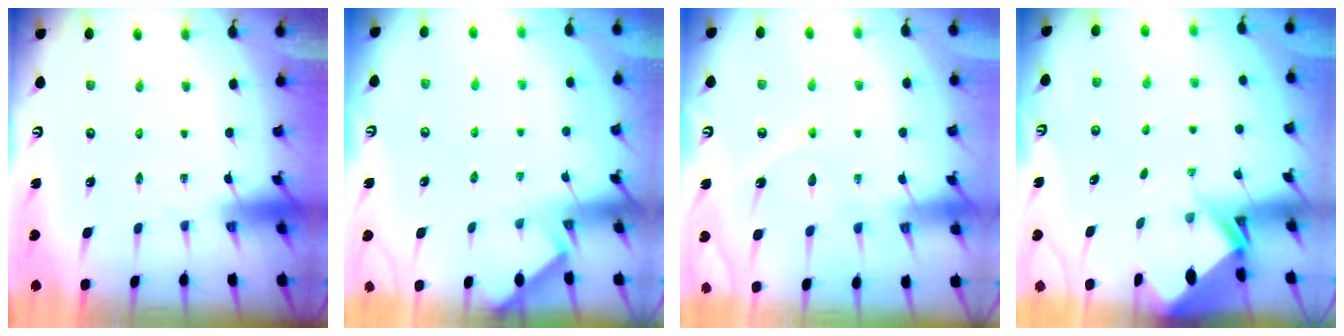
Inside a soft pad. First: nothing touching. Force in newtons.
{"total": 2.3, "press": 2.3, "slide": 0.3}
{"total": 9.6, "press": 9.6, "slide": 1.1}
{"total": 3.1, "press": 3.1, "slide": 0.1}